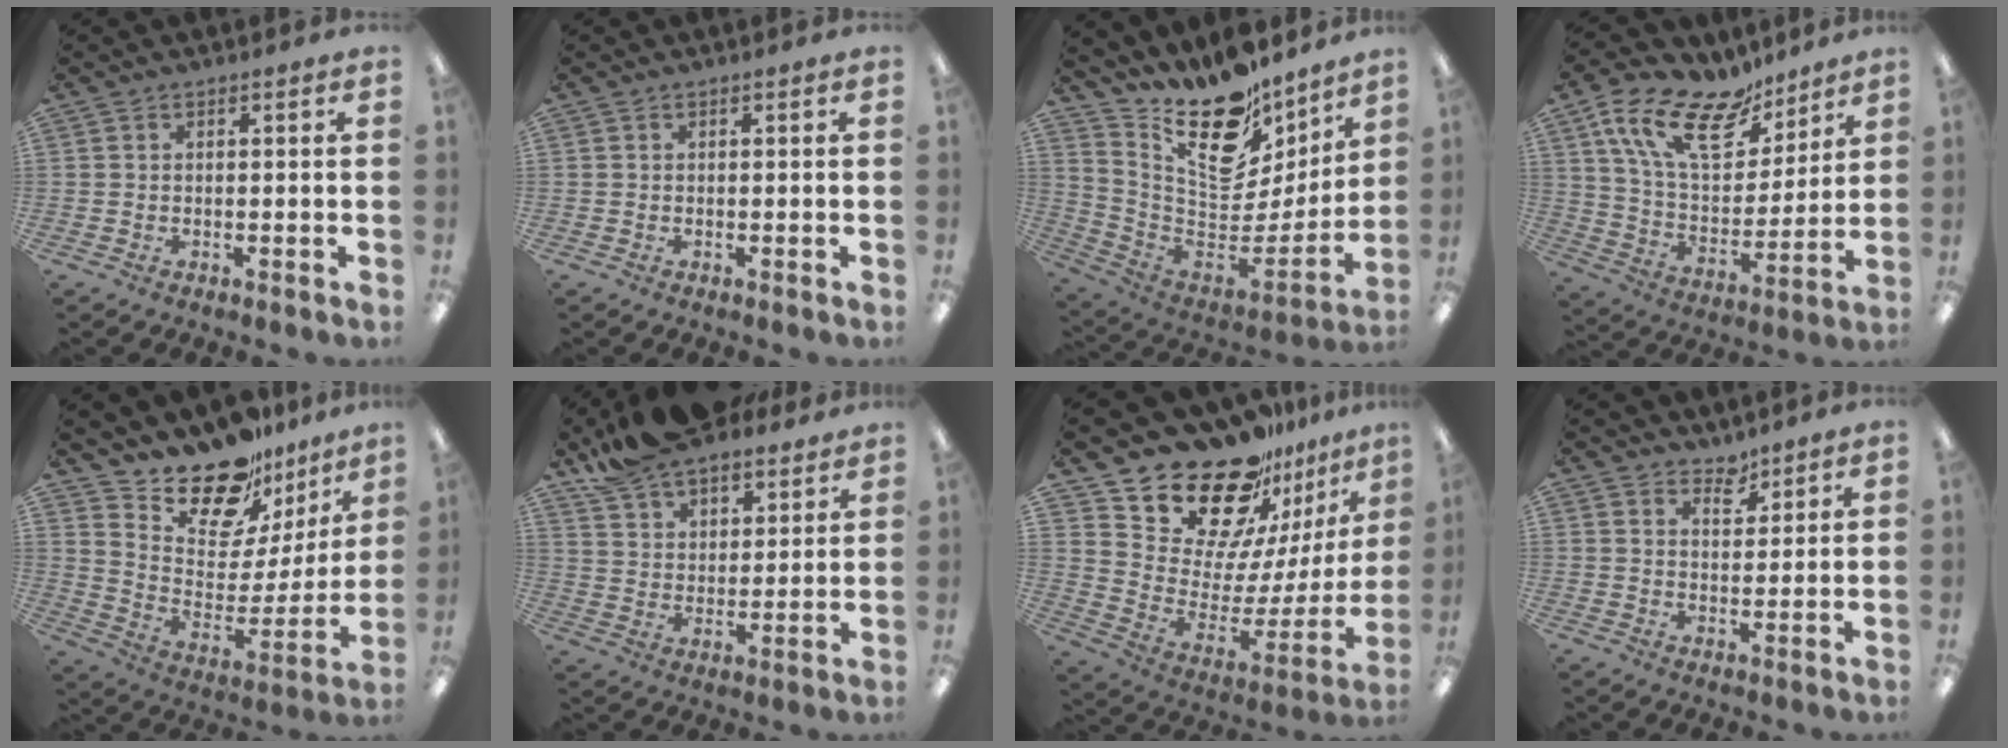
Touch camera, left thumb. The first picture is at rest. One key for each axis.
{"total": 0.0}
{"total": 18.8, "fx": 14.2, "fy": 8.7, "fz": 8.7, "tx": -0.141, "ty": -0.118, "tz": 0.250}
{"total": 19.6, "fx": 12.8, "fy": 9.6, "fz": 11.3, "tx": -0.214, "ty": -0.063, "tz": 0.232}
{"total": 18.2, "fx": 16.1, "fy": 6.9, "fz": 5.1, "tx": -0.093, "ty": -0.136, "tz": 0.286}
{"total": 12.2, "fx": 10.6, "fy": 4.8, "fz": 3.6, "tx": -0.085, "ty": -0.063, "tz": 0.202}
{"total": 23.1, "fx": 18.7, "fy": 10.6, "fz": 8.2, "tx": -0.133, "ty": -0.137, "tz": 0.344}
{"total": 4.0, "fx": 3.7, "fy": 1.6, "fz": 0.6, "tx": 0.005, "ty": -0.028, "tz": 0.065}